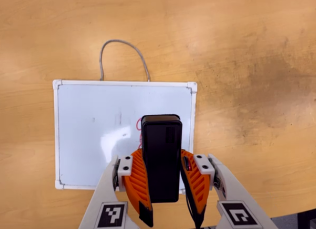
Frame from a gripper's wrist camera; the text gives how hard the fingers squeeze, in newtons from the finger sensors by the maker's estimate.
{"total": 10.3, "left": 9.0, "right": 11.5}